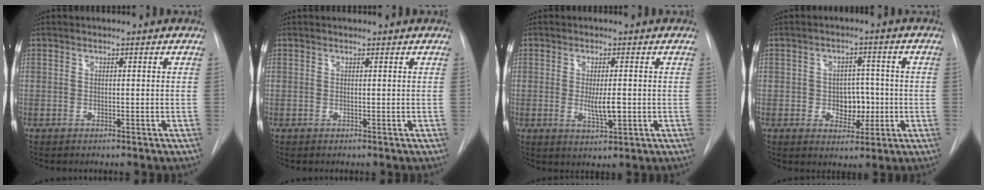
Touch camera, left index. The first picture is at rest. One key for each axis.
{"total": 1.2, "fx": 1.2, "fy": 0.1, "fz": 0.2, "tx": -0.007, "ty": 0.013, "tz": 0.015}
{"total": 3.8, "fx": -0.2, "fy": 0.9, "fz": 3.7, "tx": -0.066, "ty": -0.006, "tz": -0.001}
{"total": 5.2, "fx": -0.7, "fy": 3.6, "fz": 3.7, "tx": -0.043, "ty": 0.009, "tz": -0.002}